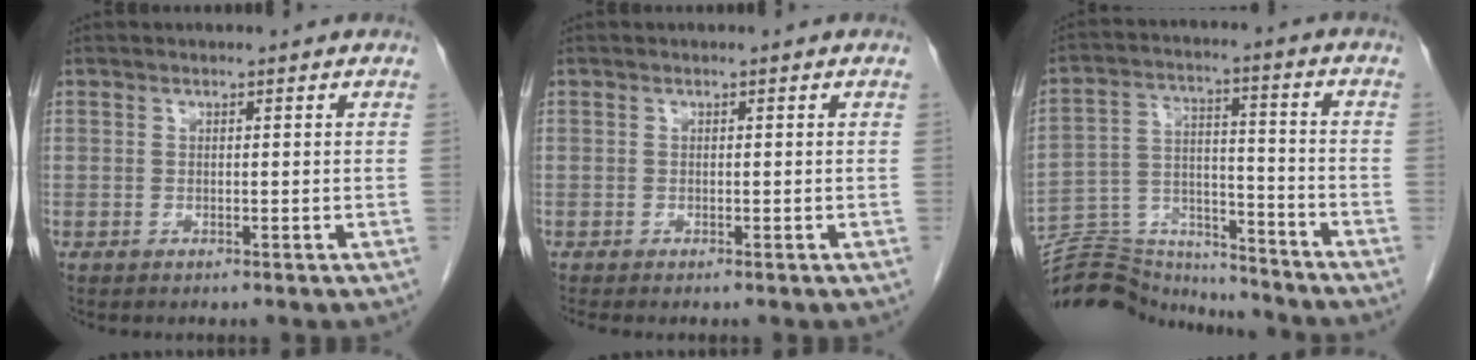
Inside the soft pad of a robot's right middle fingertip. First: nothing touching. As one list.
[{"total": 0.5, "force": [-0.5, 0.0, 0.2], "torque": [-0.001, 0.000, -0.007]}, {"total": 19.8, "force": [-18.9, 4.0, 4.2], "torque": [-0.114, 0.018, -0.299]}]